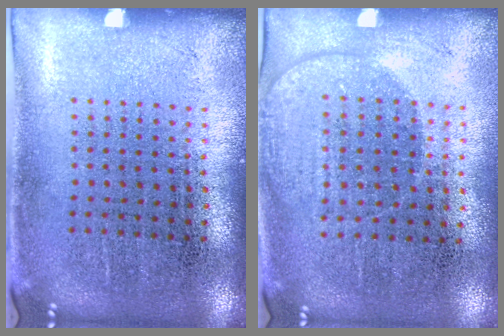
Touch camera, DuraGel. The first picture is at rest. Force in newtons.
{"total": 1.4, "press": 1.2, "slide": 0.7}